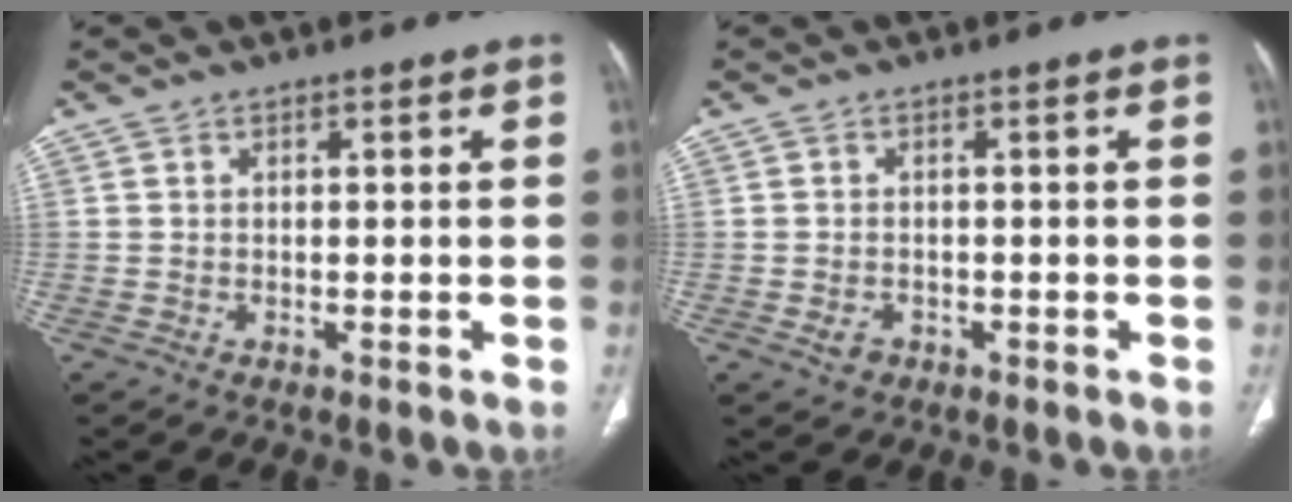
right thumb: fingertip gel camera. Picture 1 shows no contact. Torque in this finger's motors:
{"motor_torque": [-0.29, 0.12, 0.11, 0.36, -0.02]}